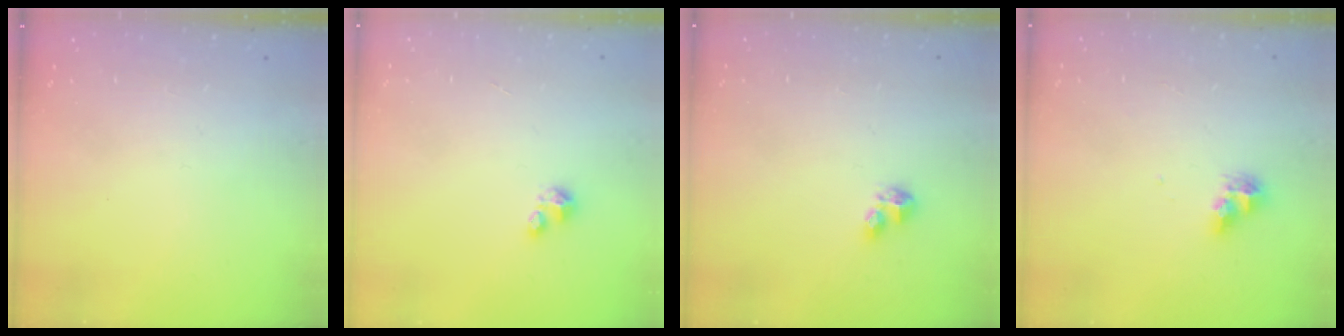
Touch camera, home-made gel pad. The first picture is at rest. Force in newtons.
{"total": 2.5, "press": 2.5, "slide": 0.3}
{"total": 4.6, "press": 4.6, "slide": 0.6}
{"total": 7.8, "press": 7.7, "slide": 0.9}